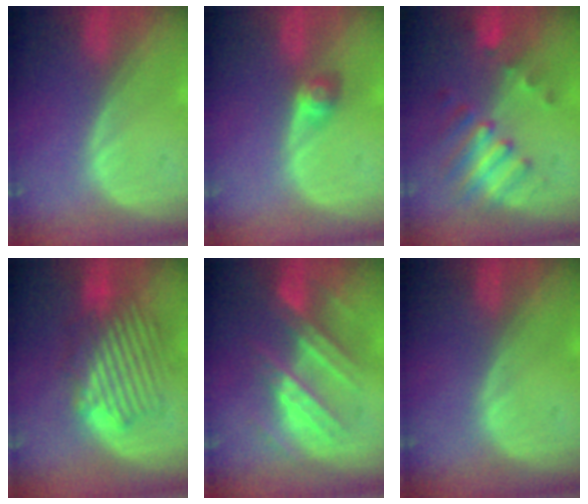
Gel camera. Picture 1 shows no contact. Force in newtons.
{"total": 2.8, "press": 2.6, "slide": 1.2}
{"total": 7.7, "press": 6.9, "slide": 3.3}
{"total": 8.4, "press": 8.1, "slide": 2.2}
{"total": 8.7, "press": 8.0, "slide": 3.3}
{"total": 0.0}